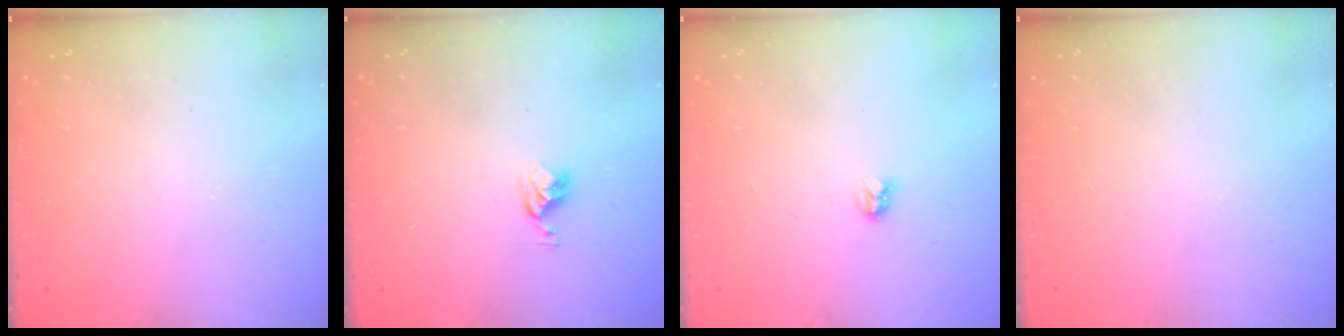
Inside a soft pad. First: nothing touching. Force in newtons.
{"total": 5.2, "press": 5.2, "slide": 0.6}
{"total": 2.9, "press": 2.9, "slide": 0.3}
{"total": 0.0}